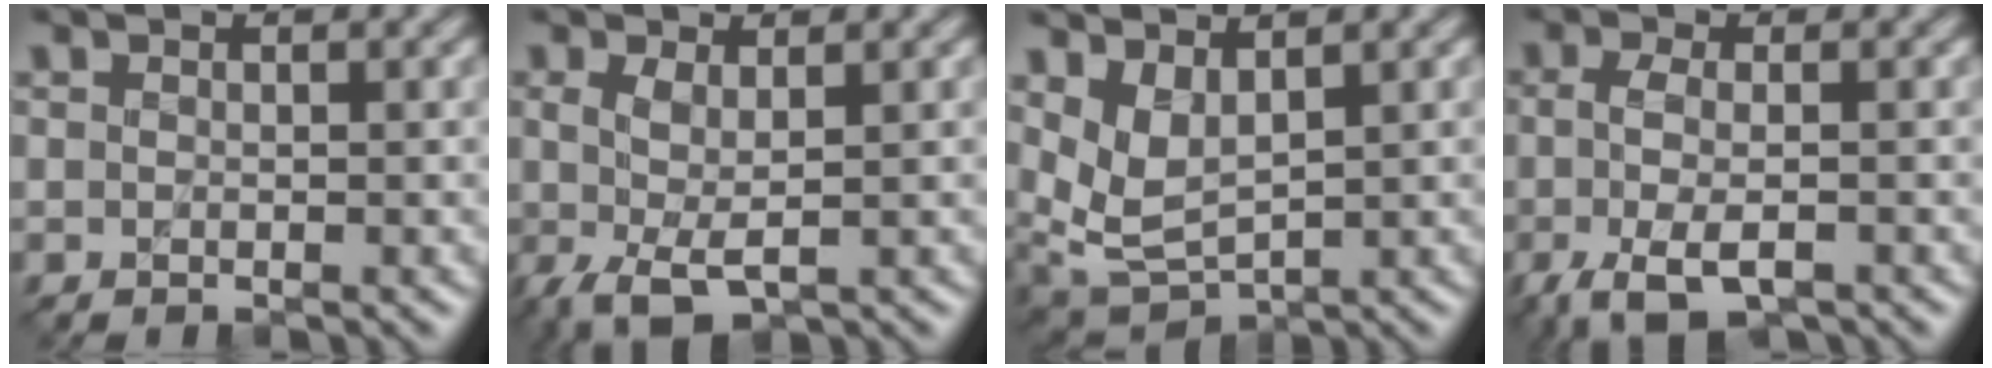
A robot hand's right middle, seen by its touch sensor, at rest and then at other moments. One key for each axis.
{"total": 3.4, "fx": -0.6, "fy": 1.6, "fz": 2.9, "tx": -0.077, "ty": -0.010, "tz": -0.007}
{"total": 3.3, "fx": 1.7, "fy": 1.6, "fz": 2.4, "tx": -0.068, "ty": -0.007, "tz": 0.041}
{"total": 5.1, "fx": -2.3, "fy": 2.2, "fz": 4.0, "tx": -0.095, "ty": -0.005, "tz": -0.045}